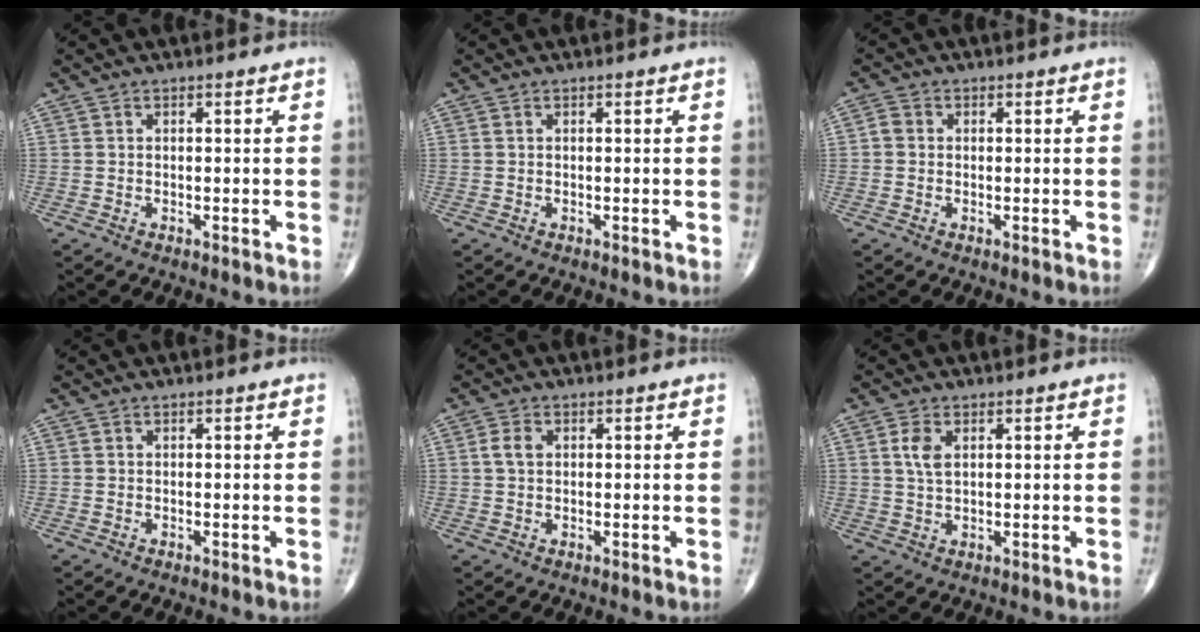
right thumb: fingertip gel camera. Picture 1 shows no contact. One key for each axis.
{"total": 0.0}
{"total": 2.0, "fx": 0.0, "fy": 1.7, "fz": 0.9, "tx": -0.011, "ty": 0.006, "tz": -0.004}
{"total": 0.0}
{"total": 2.7, "fx": 0.6, "fy": 1.9, "fz": 1.9, "tx": -0.038, "ty": 0.006, "tz": 0.010}
{"total": 3.7, "fx": 1.2, "fy": 2.0, "fz": 2.9, "tx": -0.059, "ty": -0.001, "tz": 0.025}